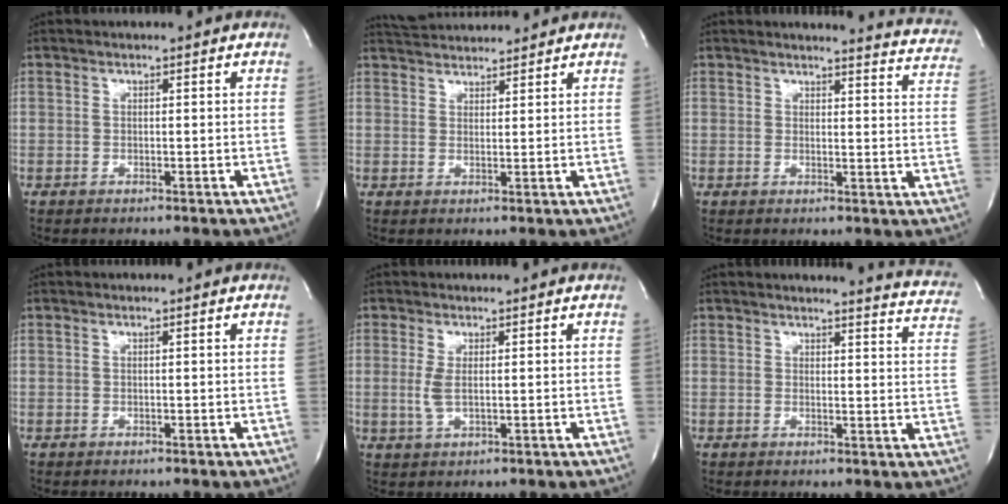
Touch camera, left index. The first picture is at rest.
{"total": 6.9, "force": [6.7, 0.6, 1.4], "torque": [-0.032, 0.028, 0.107]}
{"total": 12.5, "force": [12.2, 1.1, 2.5], "torque": [-0.007, -0.092, 0.097]}
{"total": 0.0}
{"total": 2.7, "force": [0.2, 0.7, 2.6], "torque": [-0.065, -0.003, 0.013]}
{"total": 11.0, "force": [10.8, 0.6, 2.1], "torque": [-0.005, -0.090, 0.082]}